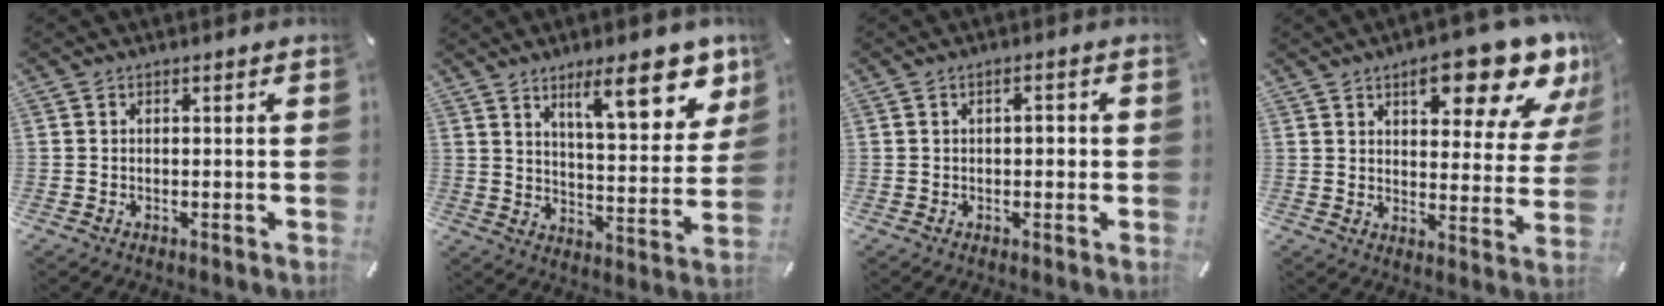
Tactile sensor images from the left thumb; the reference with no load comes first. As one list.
[{"total": 16.4, "force": [10.1, 5.9, 11.5], "torque": [-0.146, -0.060, 0.160]}, {"total": 2.5, "force": [0.2, 1.2, 2.2], "torque": [-0.034, 0.003, -0.001]}, {"total": 16.7, "force": [10.7, 6.7, 11.0], "torque": [-0.134, -0.063, 0.171]}]